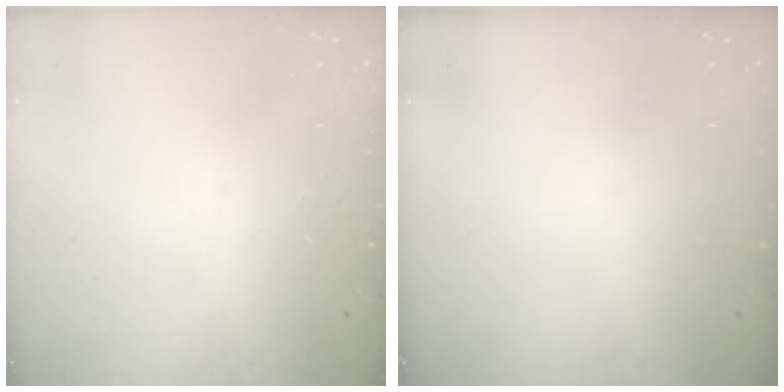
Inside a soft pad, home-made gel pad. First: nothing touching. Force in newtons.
{"total": 0.0}